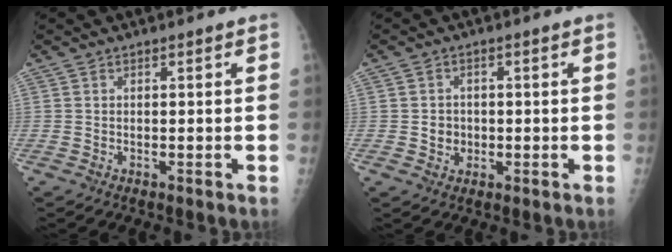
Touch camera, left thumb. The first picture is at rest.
{"total": 2.9, "force": [-0.3, 2.6, 1.1], "torque": [0.000, 0.006, -0.002]}